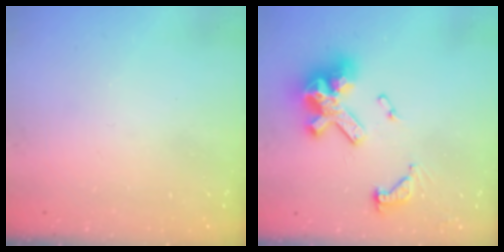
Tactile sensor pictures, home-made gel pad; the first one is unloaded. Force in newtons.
{"total": 15.7, "press": 15.7, "slide": 1.5}